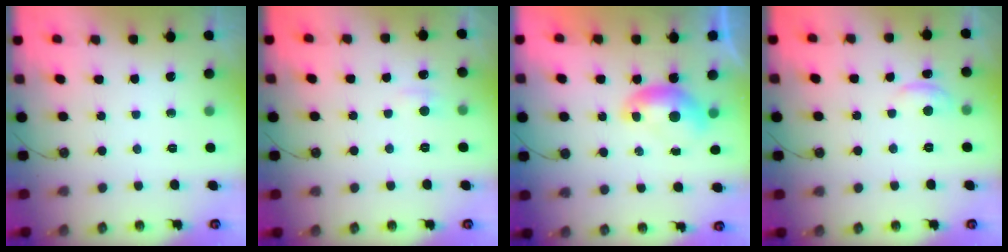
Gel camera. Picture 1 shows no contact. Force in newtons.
{"total": 1.7, "press": 1.6, "slide": 0.5}
{"total": 0.0}
{"total": 1.4, "press": 1.0, "slide": 1.0}